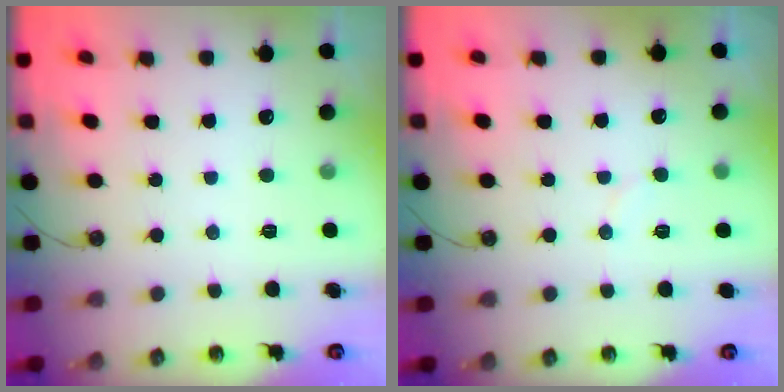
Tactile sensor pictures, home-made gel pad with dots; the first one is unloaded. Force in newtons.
{"total": 3.9, "press": 3.9, "slide": 0.4}